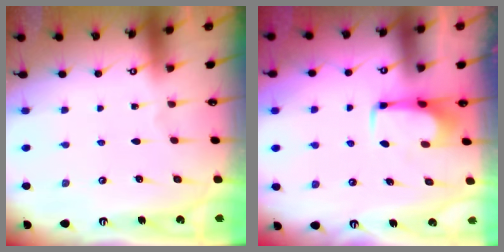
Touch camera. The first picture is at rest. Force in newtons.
{"total": 1.7, "press": 1.6, "slide": 0.5}